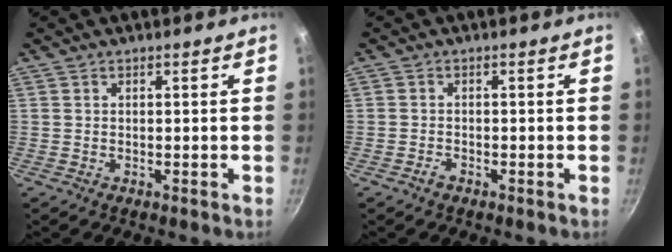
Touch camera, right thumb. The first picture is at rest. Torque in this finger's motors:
{"motor_torque": [-0.36, -0.01, -0.34, 0.16, 0.11]}